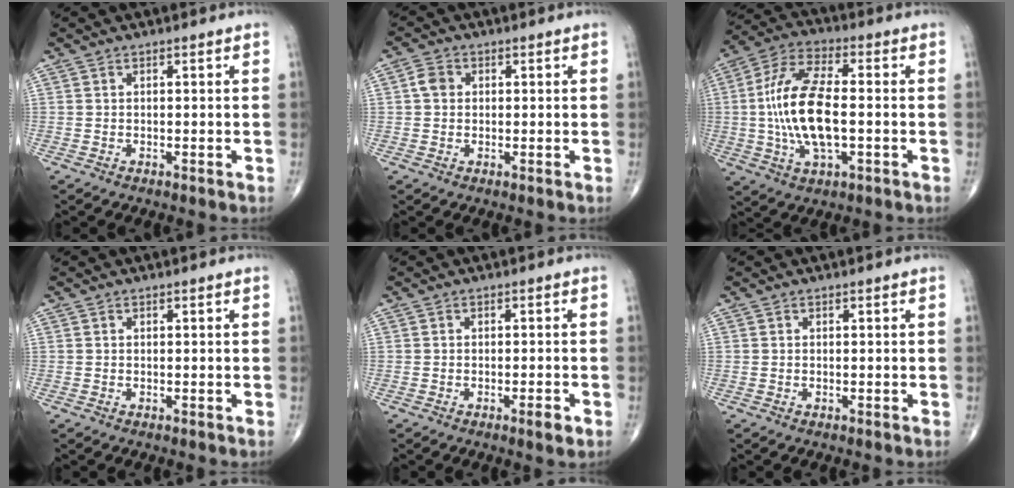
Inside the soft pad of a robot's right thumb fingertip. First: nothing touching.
{"total": 2.9, "force": [0.4, 2.5, 1.5], "torque": [-0.024, 0.005, 0.003]}
{"total": 15.8, "force": [-1.0, 6.6, 14.3], "torque": [-0.295, 0.018, -0.021]}
{"total": 0.0}
{"total": 2.1, "force": [-1.1, 0.4, 1.8], "torque": [-0.026, -0.002, -0.019]}
{"total": 0.0}